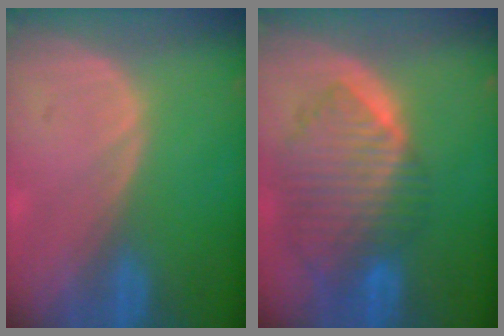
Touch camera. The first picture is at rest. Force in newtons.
{"total": 10.2, "press": 8.8, "slide": 5.1}